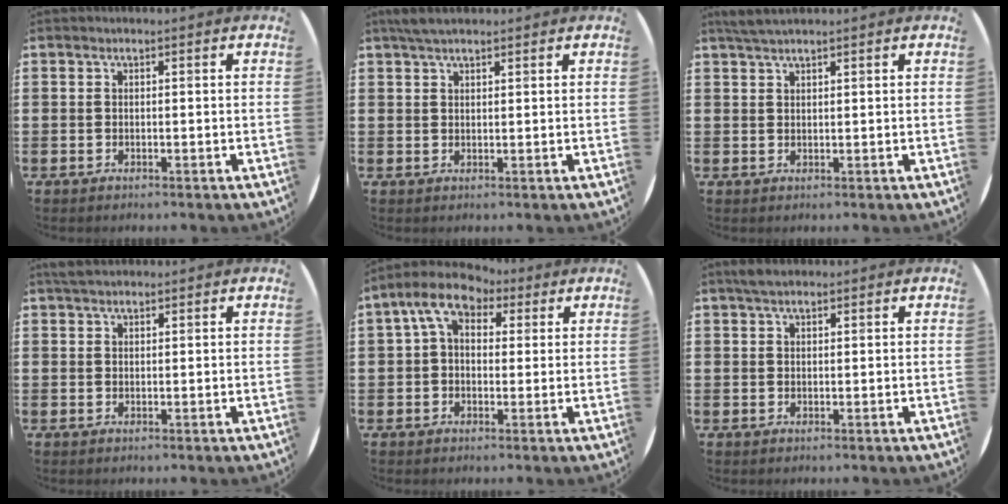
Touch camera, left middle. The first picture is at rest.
{"total": 2.3, "force": [2.0, 0.6, 1.1], "torque": [-0.025, 0.006, 0.036]}
{"total": 2.0, "force": [1.8, 0.1, 0.8], "torque": [-0.018, 0.003, 0.033]}
{"total": 1.6, "force": [1.5, 0.4, 0.5], "torque": [-0.012, 0.005, 0.028]}
{"total": 6.5, "force": [4.0, 4.0, 3.1], "torque": [-0.069, 0.001, 0.071]}
{"total": 1.9, "force": [1.6, 0.8, 0.7], "torque": [-0.008, 0.003, 0.028]}